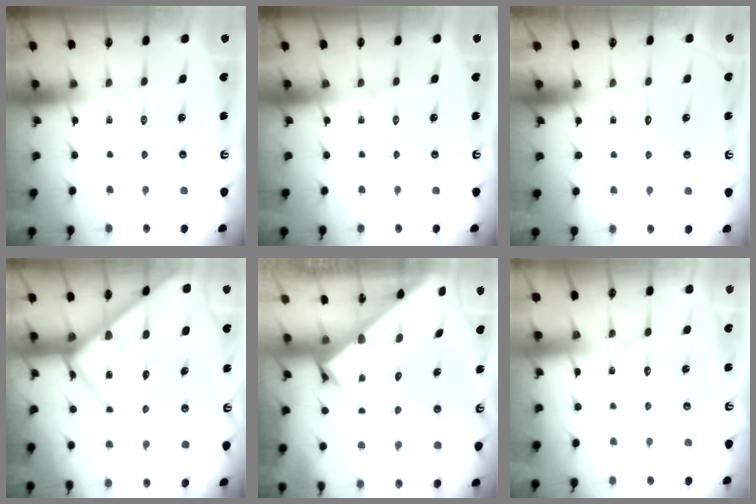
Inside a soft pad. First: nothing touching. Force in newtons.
{"total": 0.0}
{"total": 1.5, "press": 1.5, "slide": 0.1}
{"total": 10.3, "press": 10.3, "slide": 0.7}
{"total": 2.4, "press": 2.4, "slide": 0.2}
{"total": 3.4, "press": 3.4, "slide": 0.4}